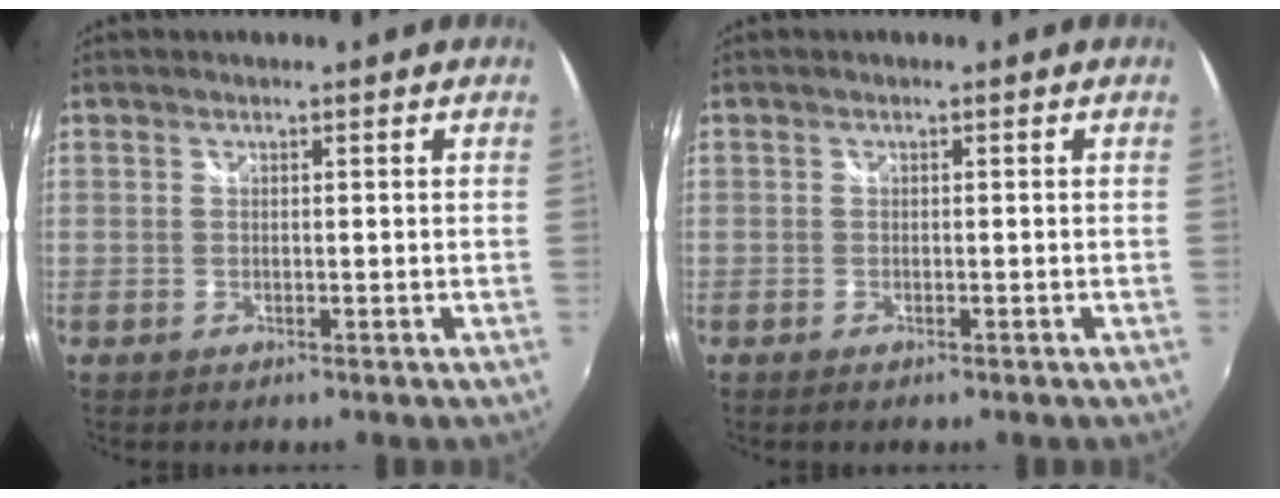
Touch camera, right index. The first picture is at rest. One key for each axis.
{"total": 0.9, "fx": -0.7, "fy": 0.4, "fz": 0.4, "tx": -0.007, "ty": -0.005, "tz": -0.013}